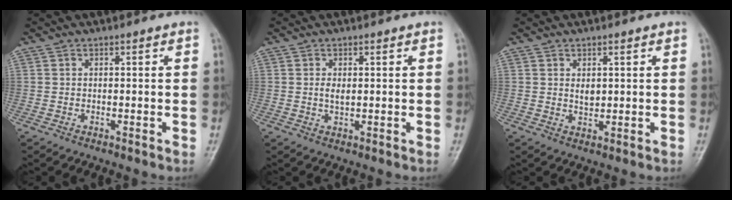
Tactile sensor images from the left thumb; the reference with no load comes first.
{"total": 2.0, "force": [0.3, 1.0, 1.6], "torque": [-0.029, -0.003, 0.006]}
{"total": 2.5, "force": [0.8, 1.4, 1.9], "torque": [-0.023, -0.008, 0.015]}